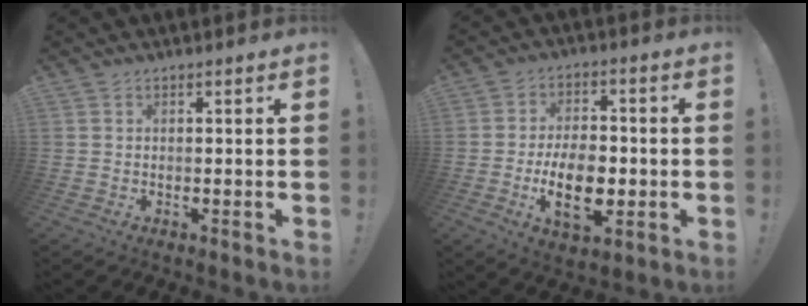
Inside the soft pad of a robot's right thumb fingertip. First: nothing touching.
{"total": 14.4, "force": [-3.5, 8.2, 11.4], "torque": [-0.196, 0.000, -0.063]}